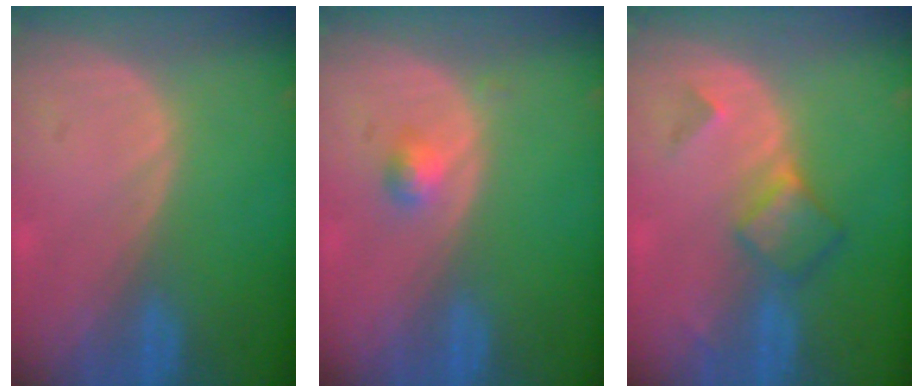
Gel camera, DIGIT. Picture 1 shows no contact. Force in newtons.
{"total": 2.0, "press": 1.8, "slide": 0.8}
{"total": 5.1, "press": 4.4, "slide": 2.6}